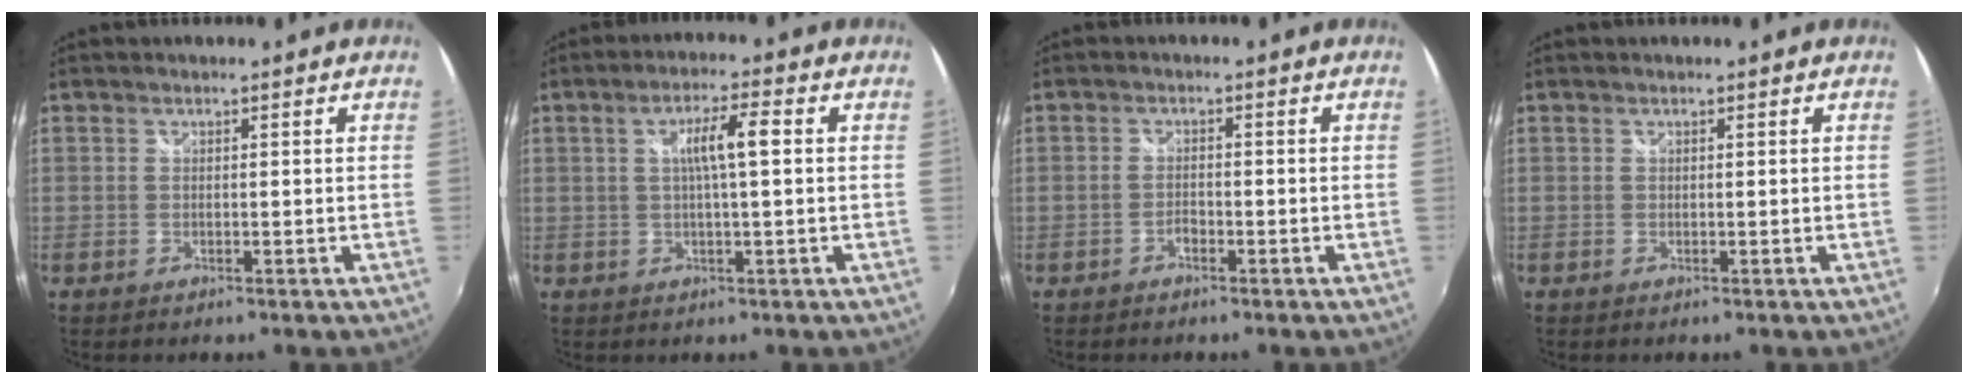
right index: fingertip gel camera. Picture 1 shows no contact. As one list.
[{"total": 5.6, "force": [0.8, 0.2, 5.5], "torque": [-0.099, 0.005, 0.016]}, {"total": 1.6, "force": [-1.1, 0.7, 0.8], "torque": [-0.017, 0.002, -0.022]}, {"total": 0.0}]